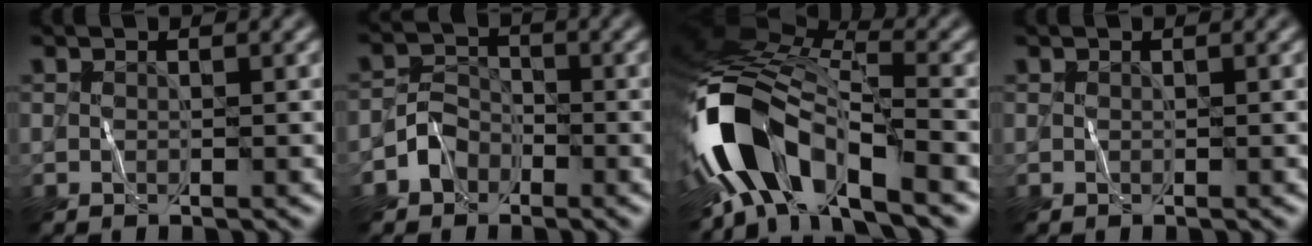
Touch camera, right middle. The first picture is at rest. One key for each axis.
{"total": 2.4, "fx": -1.4, "fy": 1.8, "fz": 0.6, "tx": -0.003, "ty": 0.013, "tz": -0.032}
{"total": 11.7, "fx": -6.5, "fy": 4.7, "fz": 8.5, "tx": -0.158, "ty": 0.006, "tz": -0.128}
{"total": 0.0}